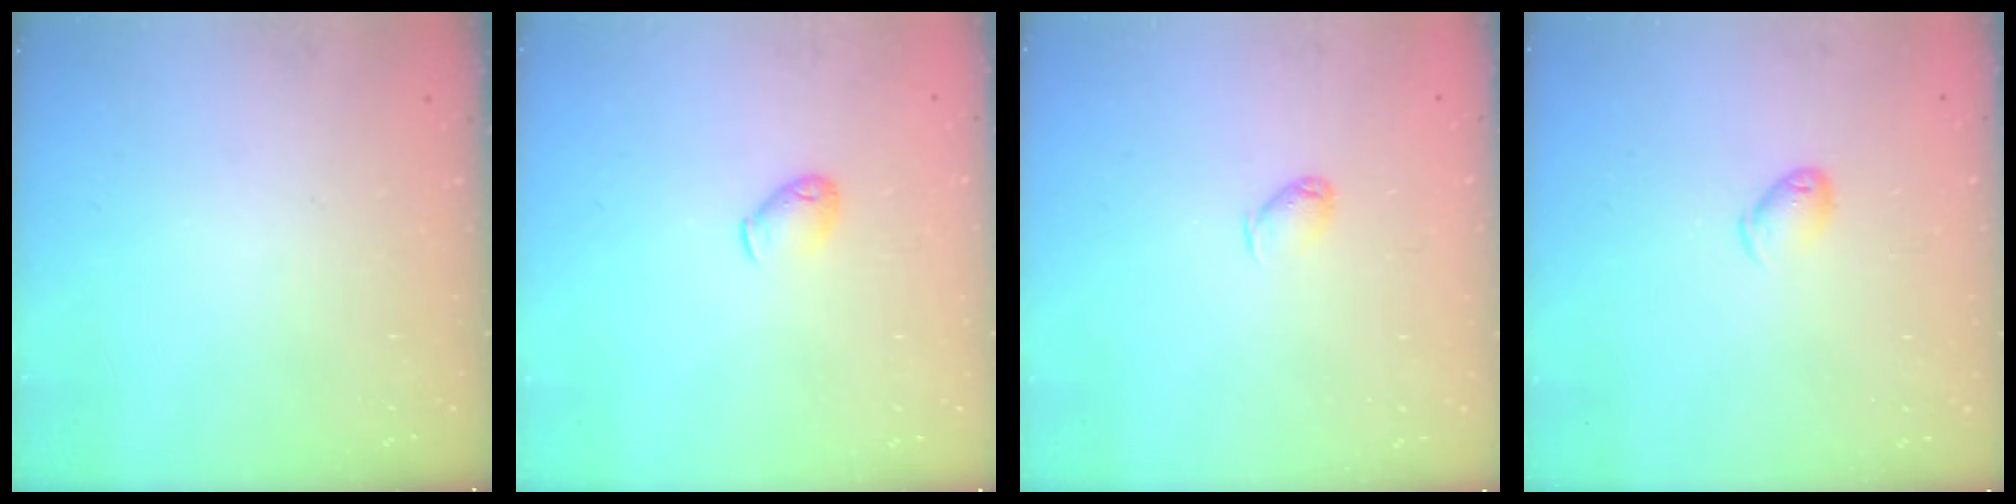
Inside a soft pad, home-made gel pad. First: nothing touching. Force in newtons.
{"total": 6.2, "press": 6.0, "slide": 1.3}
{"total": 3.4, "press": 3.3, "slide": 0.6}
{"total": 4.1, "press": 4.0, "slide": 0.7}